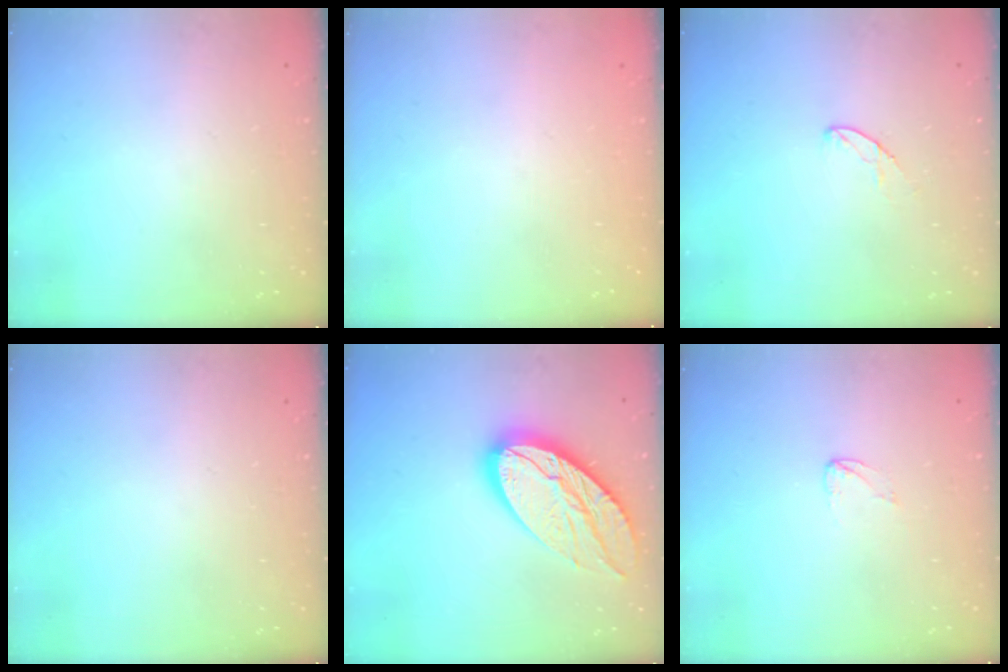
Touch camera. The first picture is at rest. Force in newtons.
{"total": 0.0}
{"total": 4.9, "press": 4.9, "slide": 0.5}
{"total": 0.0}
{"total": 19.3, "press": 19.2, "slide": 1.8}
{"total": 2.7, "press": 2.7, "slide": 0.2}